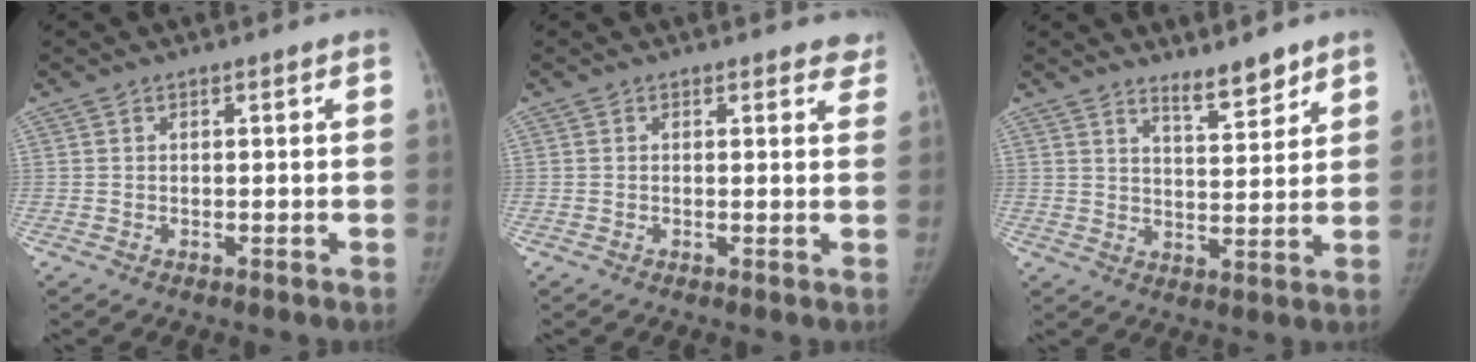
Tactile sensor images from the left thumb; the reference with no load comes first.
{"total": 3.1, "force": [2.7, 1.3, 0.7], "torque": [0.025, -0.012, 0.014]}
{"total": 5.7, "force": [4.8, 1.4, 2.7], "torque": [-0.028, -0.044, 0.079]}